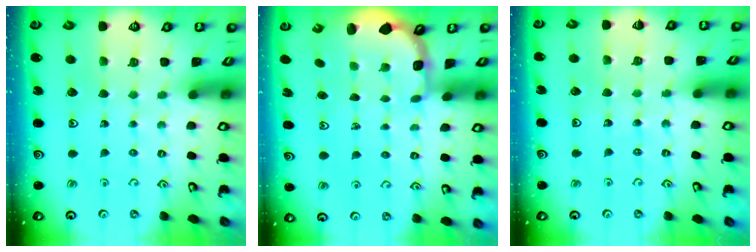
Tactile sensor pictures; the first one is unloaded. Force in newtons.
{"total": 2.7, "press": 2.0, "slide": 1.7}
{"total": 3.4, "press": 3.3, "slide": 0.9}